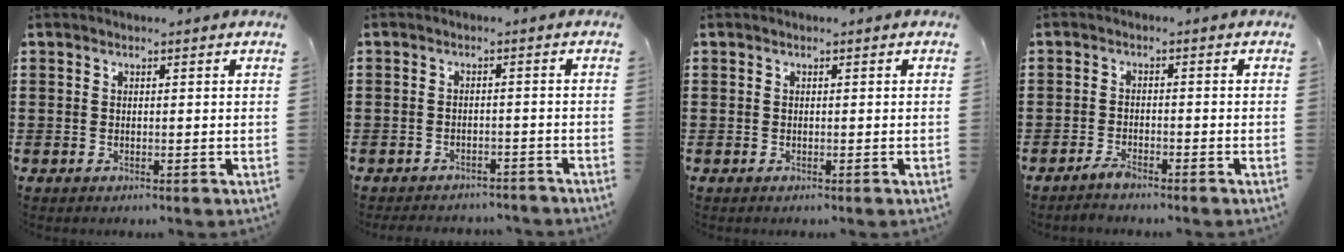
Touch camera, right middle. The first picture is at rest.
{"total": 2.5, "force": [-2.4, 0.5, -0.3], "torque": [-0.002, 0.003, -0.056]}
{"total": 0.0}
{"total": 2.1, "force": [-1.8, 0.3, 0.9], "torque": [-0.017, 0.004, -0.036]}